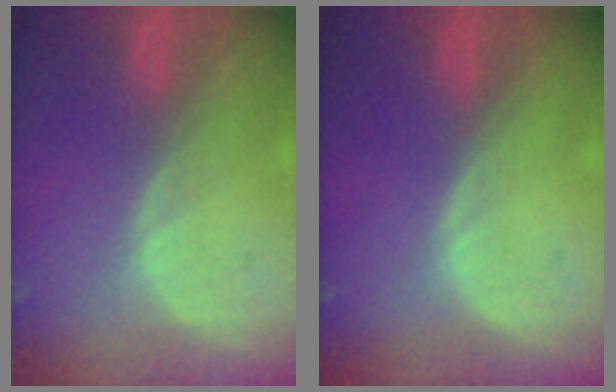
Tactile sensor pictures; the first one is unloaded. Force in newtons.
{"total": 0.0}